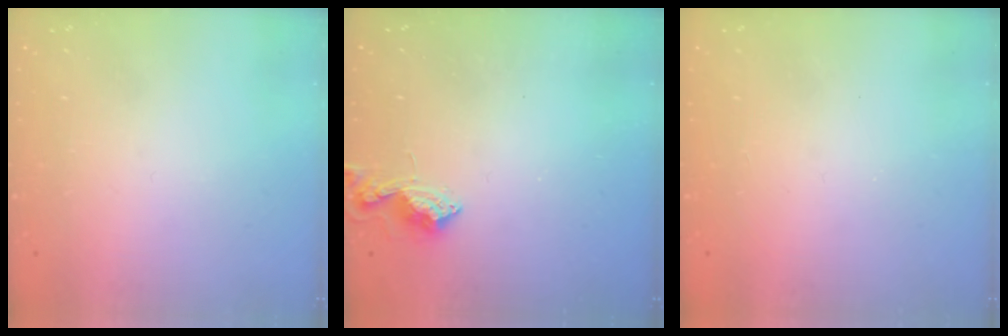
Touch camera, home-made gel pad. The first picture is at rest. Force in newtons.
{"total": 9.1, "press": 9.1, "slide": 0.4}
{"total": 0.9, "press": 0.9, "slide": 0.2}